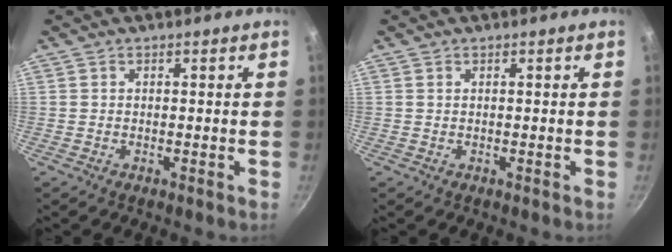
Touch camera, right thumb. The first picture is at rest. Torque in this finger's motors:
{"motor_torque": [0.25, -0.04, 0.29, 0.03, 0.03]}